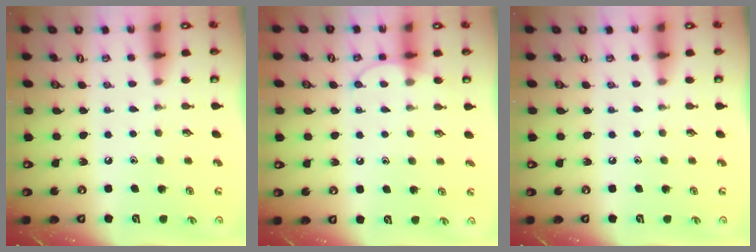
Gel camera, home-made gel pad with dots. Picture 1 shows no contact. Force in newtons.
{"total": 6.0, "press": 6.0, "slide": 0.6}
{"total": 0.0}